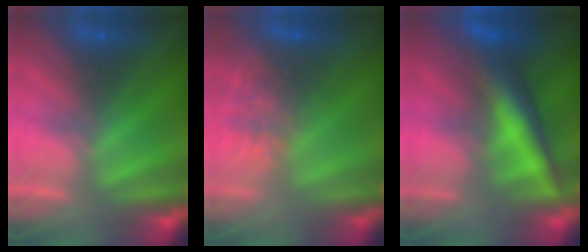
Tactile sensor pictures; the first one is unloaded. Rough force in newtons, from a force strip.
{"total": 7.8}
{"total": 6.4}